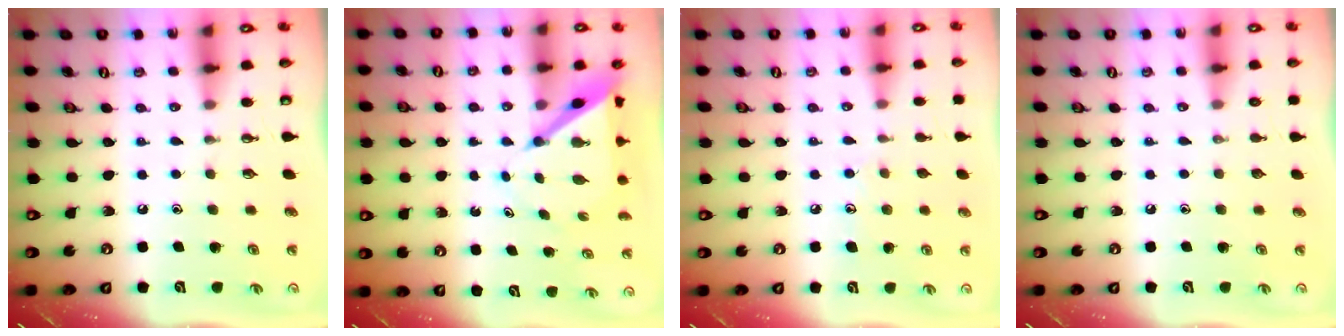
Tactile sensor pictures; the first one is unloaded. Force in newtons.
{"total": 6.0, "press": 5.9, "slide": 0.6}
{"total": 6.6, "press": 6.5, "slide": 0.7}
{"total": 0.0}